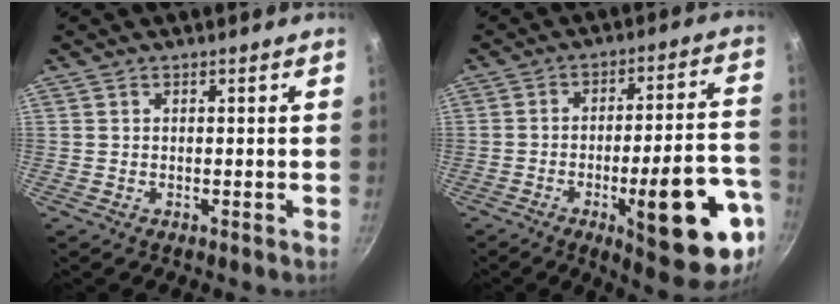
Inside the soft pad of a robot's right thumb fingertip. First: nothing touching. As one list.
[{"total": 21.4, "force": [-8.3, 6.2, 18.7], "torque": [-0.220, 0.033, -0.107]}]